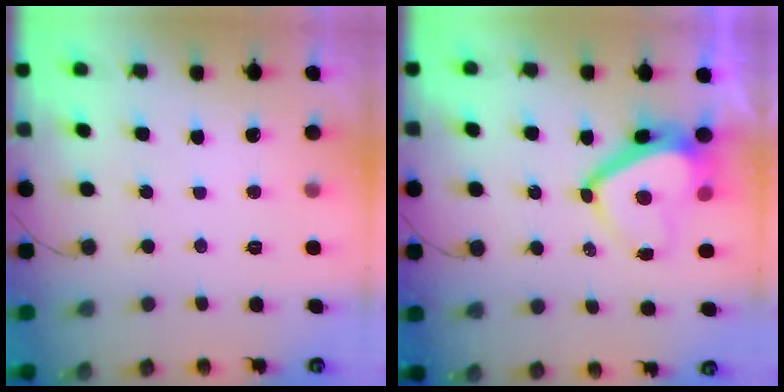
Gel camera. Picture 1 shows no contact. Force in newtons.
{"total": 9.3, "press": 9.2, "slide": 1.3}